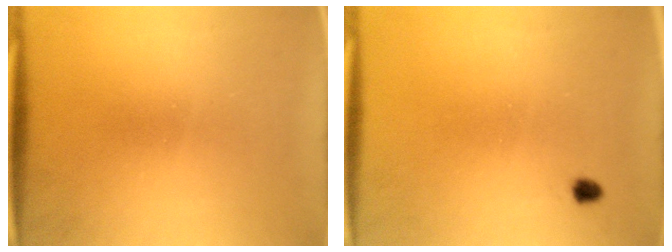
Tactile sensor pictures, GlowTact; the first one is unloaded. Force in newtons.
{"total": 1.0}